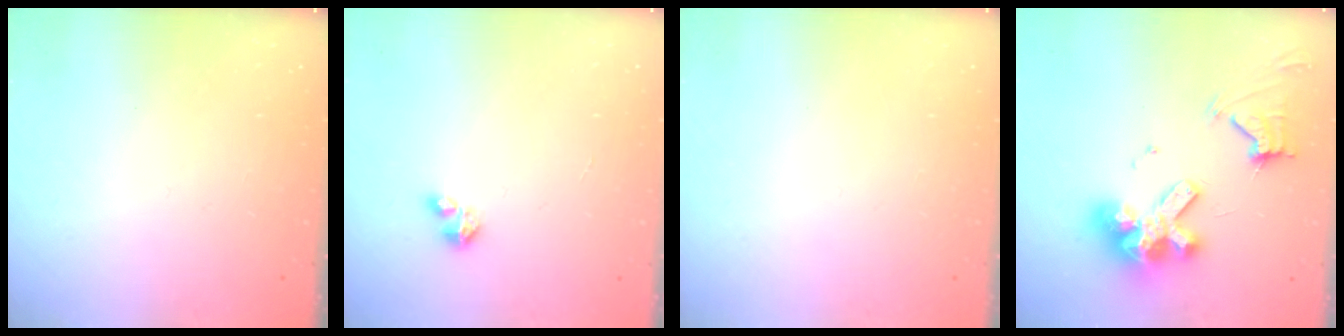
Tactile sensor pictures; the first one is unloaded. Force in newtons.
{"total": 2.1, "press": 2.1, "slide": 0.2}
{"total": 0.0}
{"total": 15.7, "press": 15.6, "slide": 1.7}